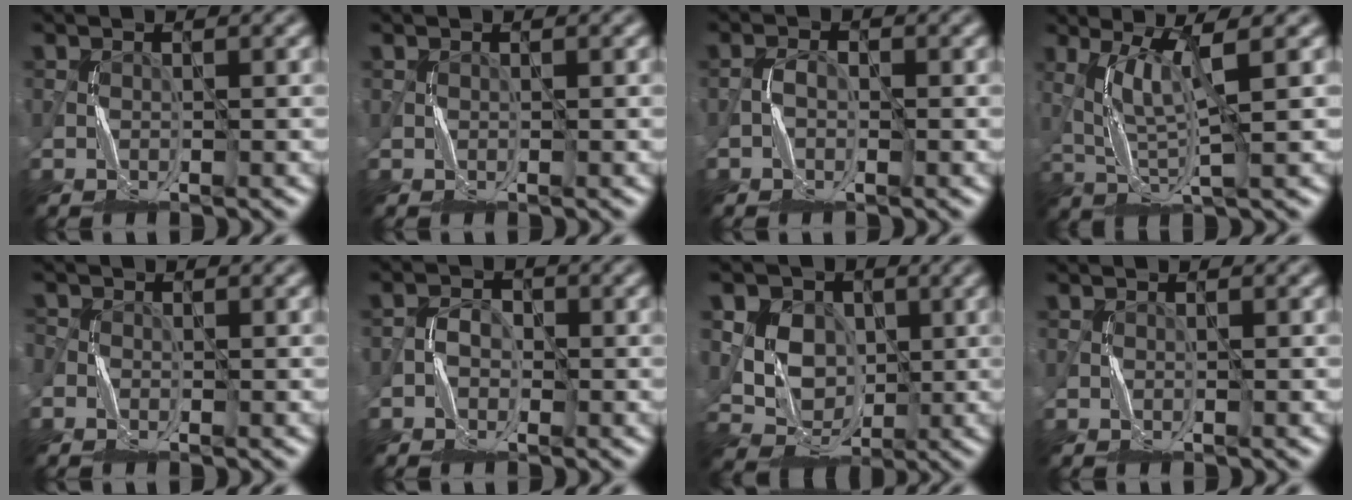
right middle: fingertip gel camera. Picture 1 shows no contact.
{"total": 0.0}
{"total": 1.3, "force": [-0.9, 0.7, 0.6], "torque": [-0.006, 0.005, -0.019]}
{"total": 3.9, "force": [1.2, 0.5, 3.7], "torque": [-0.082, -0.006, 0.033]}
{"total": 1.3, "force": [-0.7, 1.0, 0.3], "torque": [-0.004, -0.001, -0.015]}
{"total": 1.6, "force": [-1.0, 1.3, 0.2], "torque": [0.010, 0.003, -0.023]}
{"total": 7.5, "force": [1.7, 6.4, 3.5], "torque": [-0.060, 0.010, 0.029]}
{"total": 0.0}